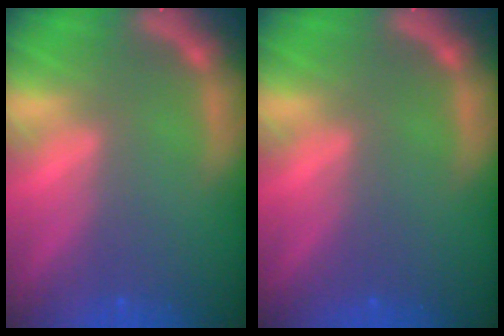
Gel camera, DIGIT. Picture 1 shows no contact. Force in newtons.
{"total": 0.0}